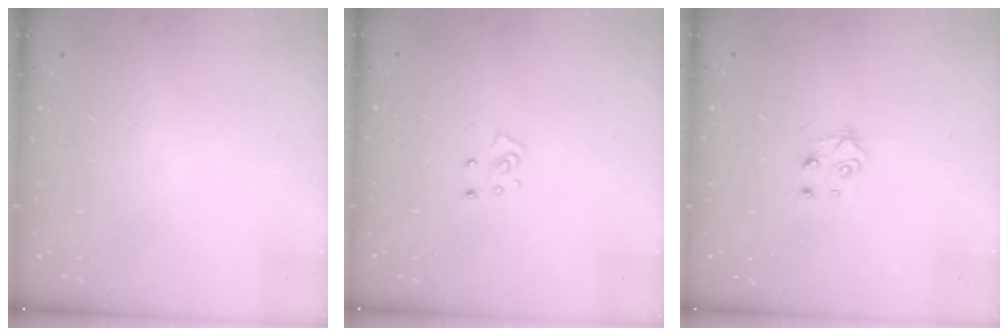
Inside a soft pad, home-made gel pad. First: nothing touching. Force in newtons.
{"total": 4.2, "press": 4.1, "slide": 0.5}
{"total": 4.0, "press": 3.9, "slide": 0.4}